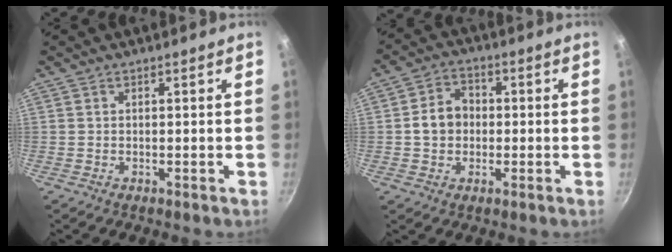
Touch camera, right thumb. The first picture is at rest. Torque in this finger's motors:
{"motor_torque": [-0.44, 0.62, 0.26, -0.69, 0.04]}